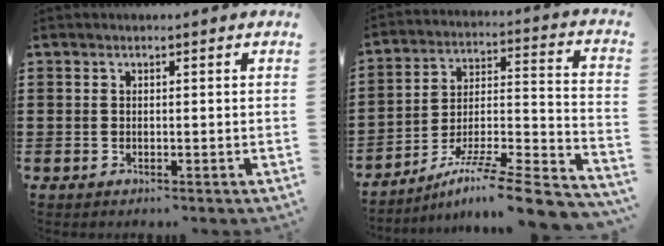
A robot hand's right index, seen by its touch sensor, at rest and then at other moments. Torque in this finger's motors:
{"motor_torque": [0.56, 0.64, 0.12, 0.01]}